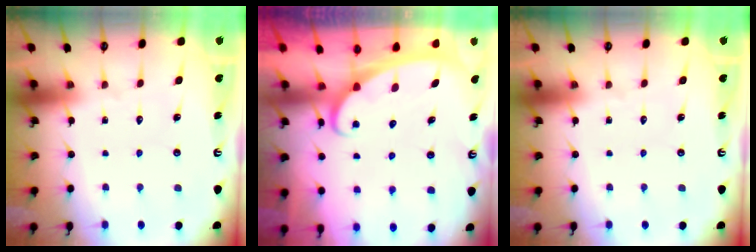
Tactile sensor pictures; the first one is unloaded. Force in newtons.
{"total": 2.3, "press": 2.3, "slide": 0.3}
{"total": 0.0}